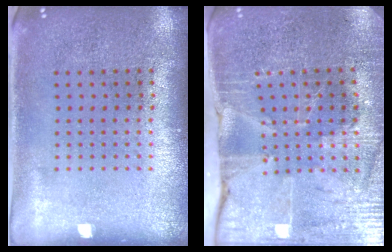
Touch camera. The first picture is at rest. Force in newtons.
{"total": 3.5, "press": 3.4, "slide": 0.7}